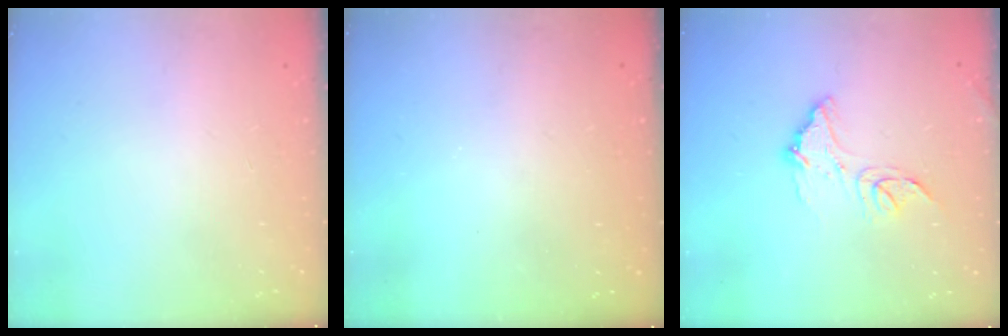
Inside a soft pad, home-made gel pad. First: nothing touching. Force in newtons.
{"total": 3.1, "press": 3.1, "slide": 0.1}
{"total": 12.3, "press": 12.3, "slide": 1.0}